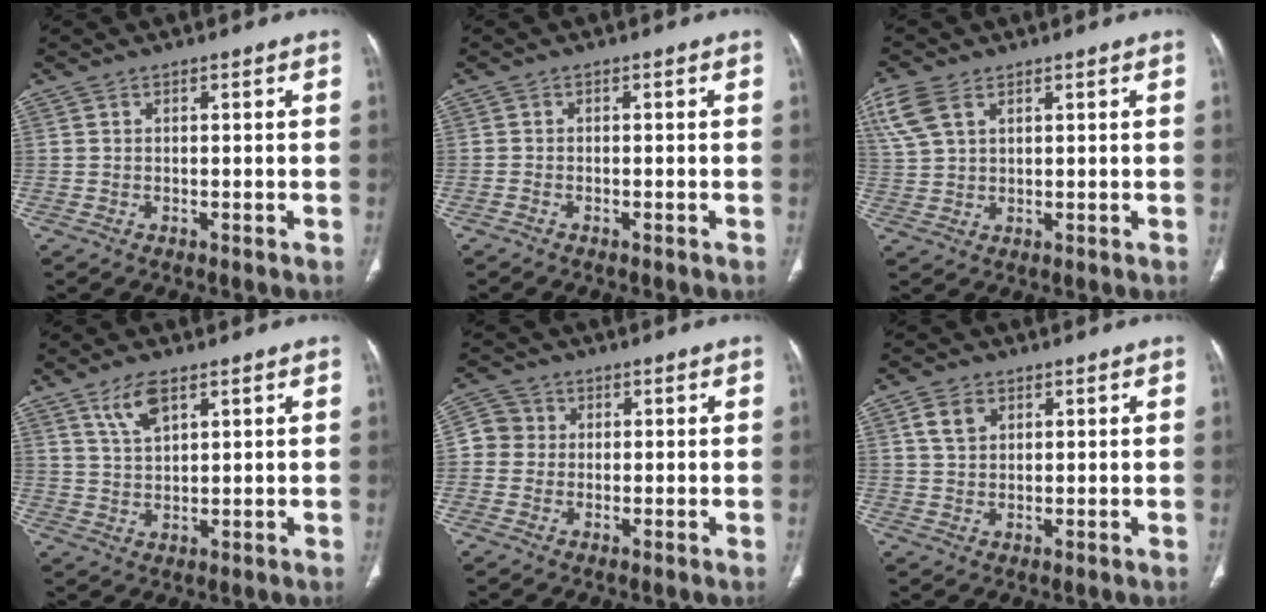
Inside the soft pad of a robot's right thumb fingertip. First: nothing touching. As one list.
[{"total": 0.7, "force": [-0.7, 0.3, 0.2], "torque": [-0.010, 0.005, -0.013]}, {"total": 8.1, "force": [4.2, 4.7, 5.2], "torque": [-0.135, 0.006, 0.091]}, {"total": 5.5, "force": [3.3, 2.2, 3.8], "torque": [-0.069, -0.014, 0.068]}, {"total": 4.7, "force": [0.2, 4.6, 1.1], "torque": [-0.002, 0.011, -0.005]}, {"total": 4.1, "force": [1.8, 2.9, 2.2], "torque": [-0.032, -0.002, 0.037]}]